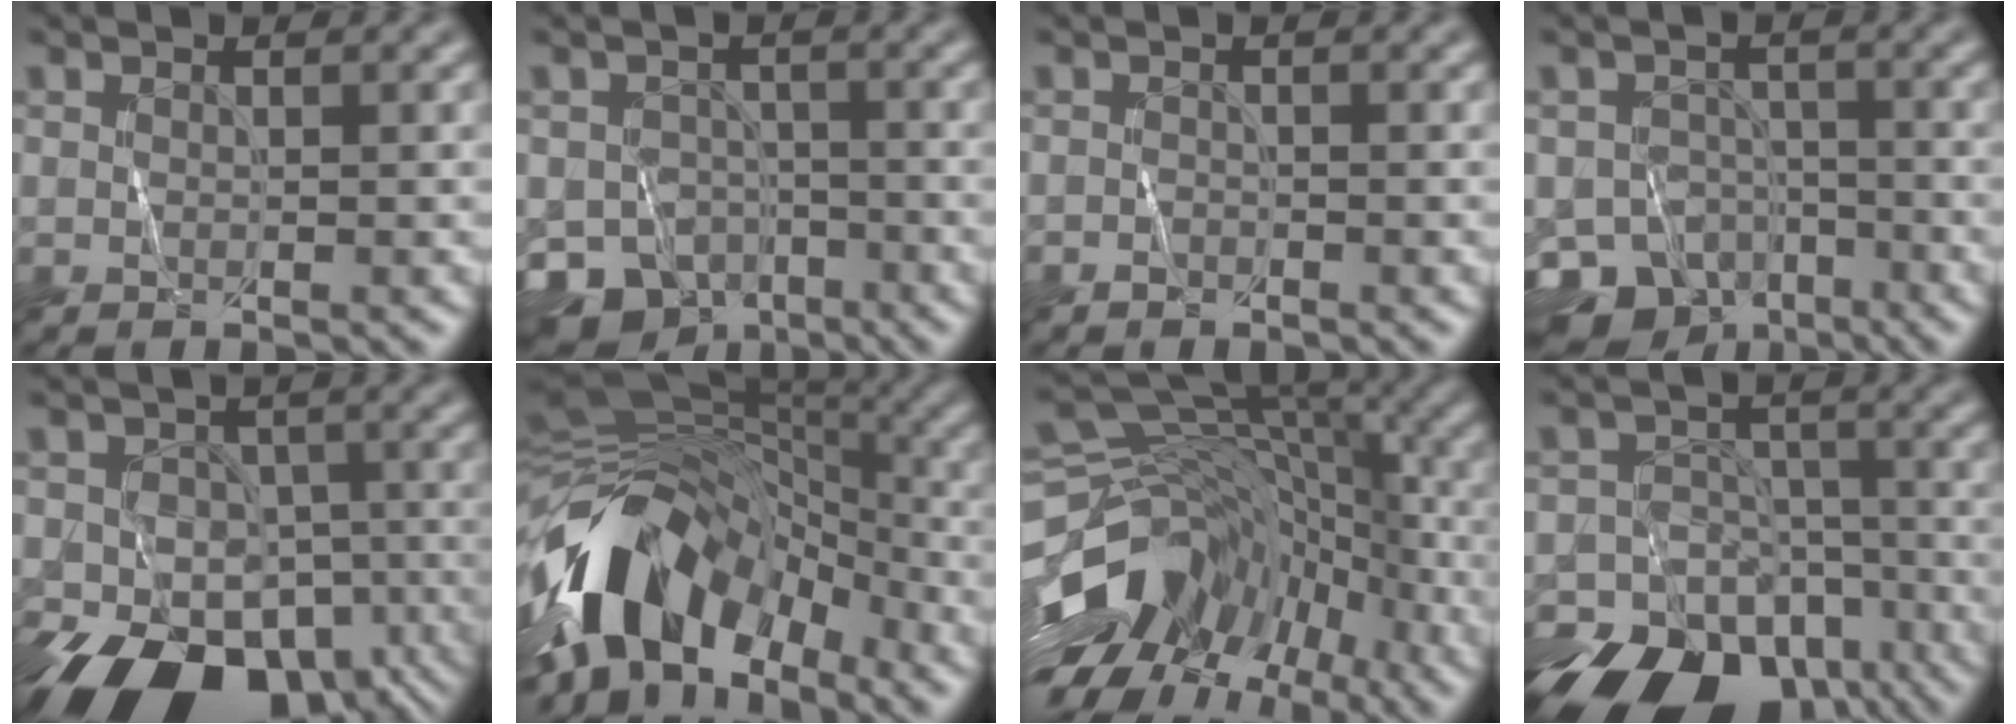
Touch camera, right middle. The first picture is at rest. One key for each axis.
{"total": 9.0, "fx": -6.0, "fy": 6.1, "fz": 3.0, "tx": -0.047, "ty": -0.026, "tz": -0.092}
{"total": 0.7, "fx": -0.6, "fy": 0.3, "fz": -0.1, "tx": 0.004, "ty": -0.001, "tz": -0.012}
{"total": 9.6, "fx": -6.8, "fy": 6.1, "fz": 3.1, "tx": -0.039, "ty": -0.016, "tz": -0.103}
{"total": 14.3, "fx": -9.3, "fy": 9.1, "fz": 6.0, "tx": -0.070, "ty": -0.024, "tz": -0.136}
{"total": 13.0, "fx": -5.6, "fy": 8.2, "fz": 8.4, "tx": -0.154, "ty": 0.012, "tz": -0.113}
{"total": 14.3, "fx": -6.9, "fy": 9.7, "fz": 7.9, "tx": -0.137, "ty": 0.010, "tz": -0.099}
{"total": 17.9, "fx": -12.6, "fy": 11.0, "fz": 6.5, "tx": -0.112, "ty": -0.044, "tz": -0.183}